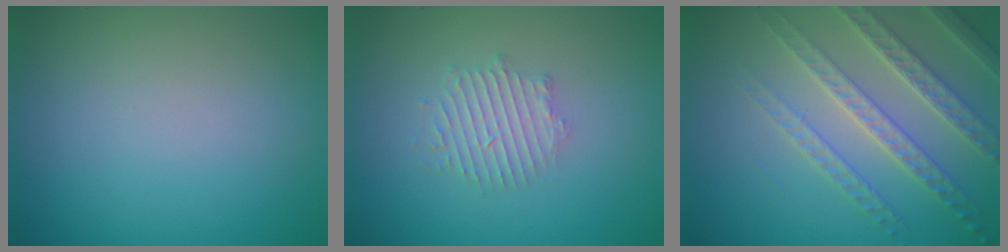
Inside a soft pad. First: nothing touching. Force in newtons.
{"total": 2.4, "press": 2.4, "slide": 0.3}
{"total": 4.4, "press": 4.2, "slide": 1.1}